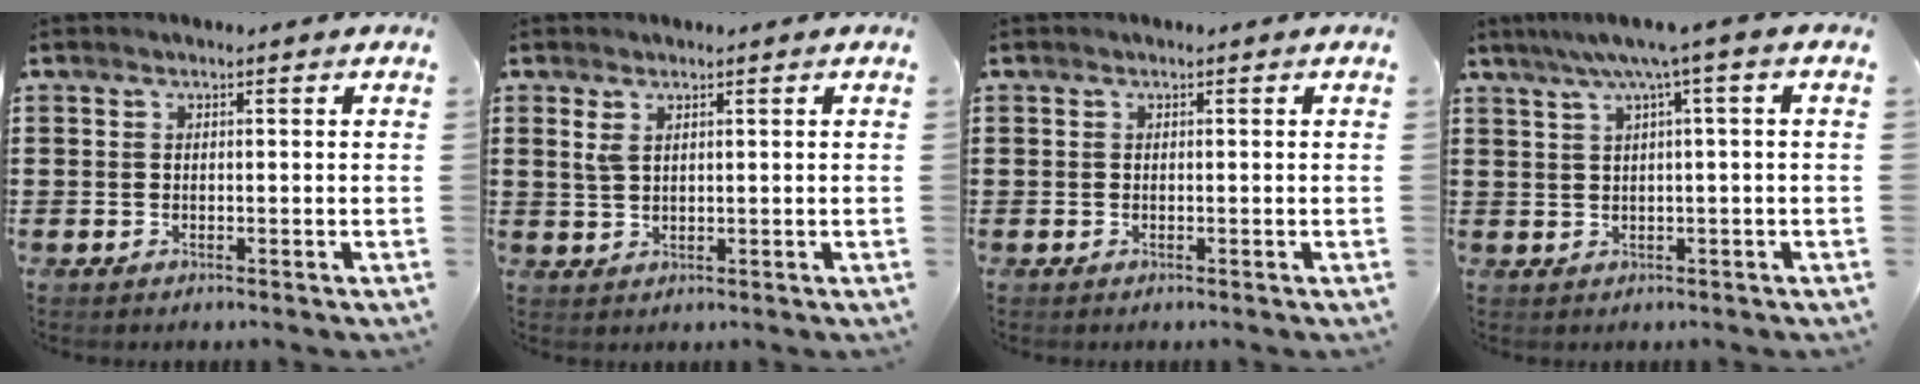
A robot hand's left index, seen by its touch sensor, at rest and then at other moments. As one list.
[{"total": 2.1, "force": [1.1, 0.9, 1.5], "torque": [-0.035, 0.005, 0.020]}, {"total": 0.0}, {"total": 4.7, "force": [1.5, -0.3, 4.4], "torque": [-0.088, -0.002, 0.021]}]